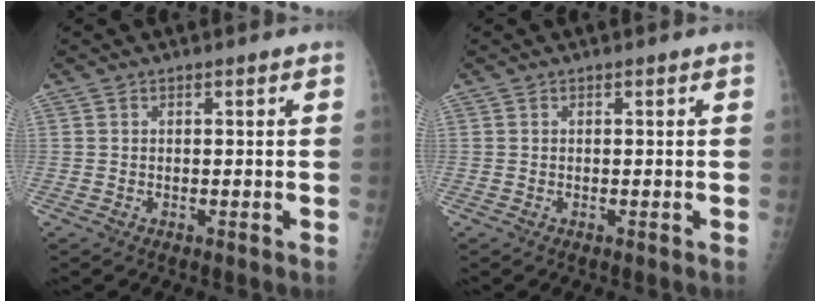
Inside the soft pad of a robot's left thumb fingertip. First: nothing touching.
{"total": 0.0}